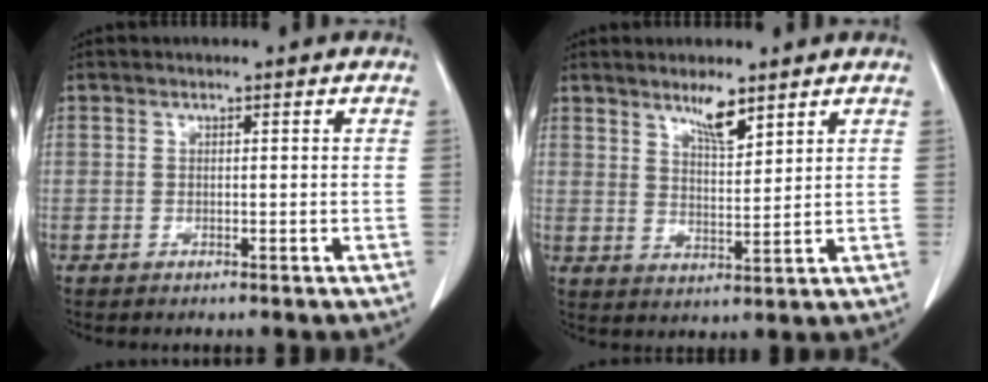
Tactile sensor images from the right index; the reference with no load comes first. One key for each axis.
{"total": 5.0, "fx": 3.7, "fy": 0.9, "fz": 3.3, "tx": -0.061, "ty": -0.007, "tz": 0.068}